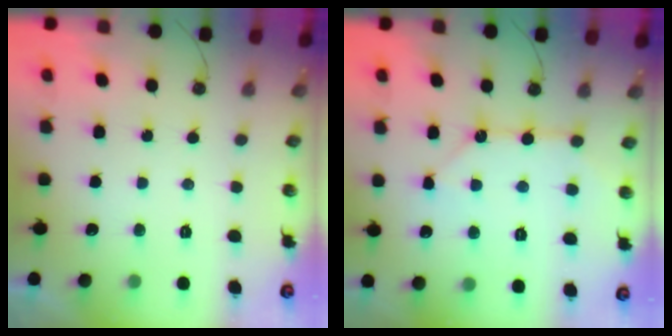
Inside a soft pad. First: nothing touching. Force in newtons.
{"total": 10.7, "press": 10.7, "slide": 0.9}